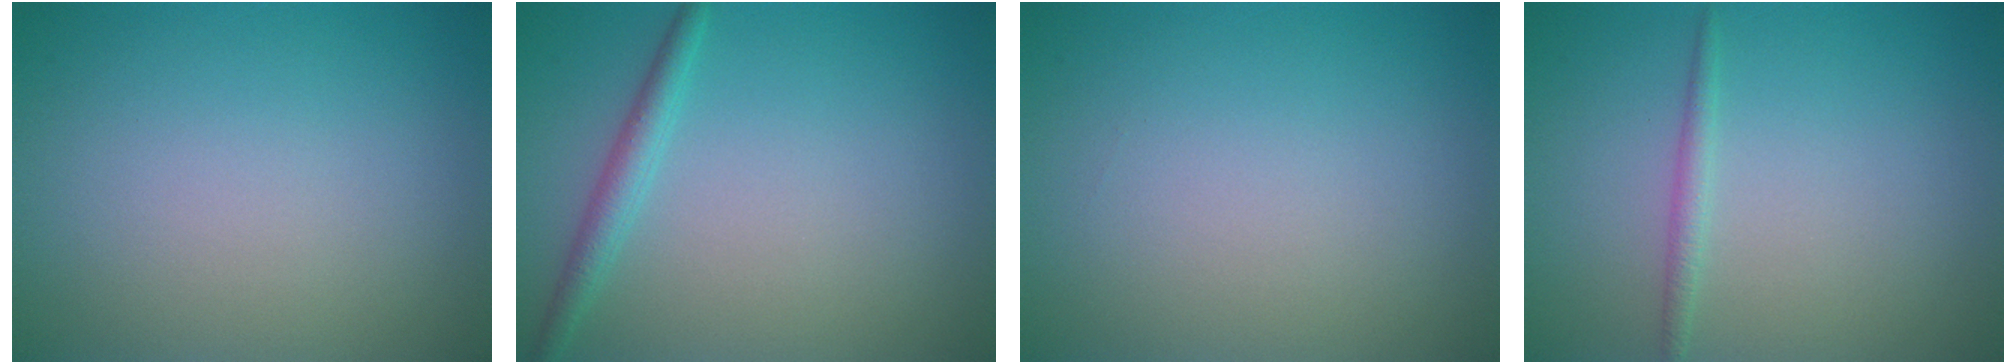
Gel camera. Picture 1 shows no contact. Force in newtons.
{"total": 2.0, "press": 2.0, "slide": 0.1}
{"total": 0.0}
{"total": 1.1, "press": 1.1, "slide": 0.1}